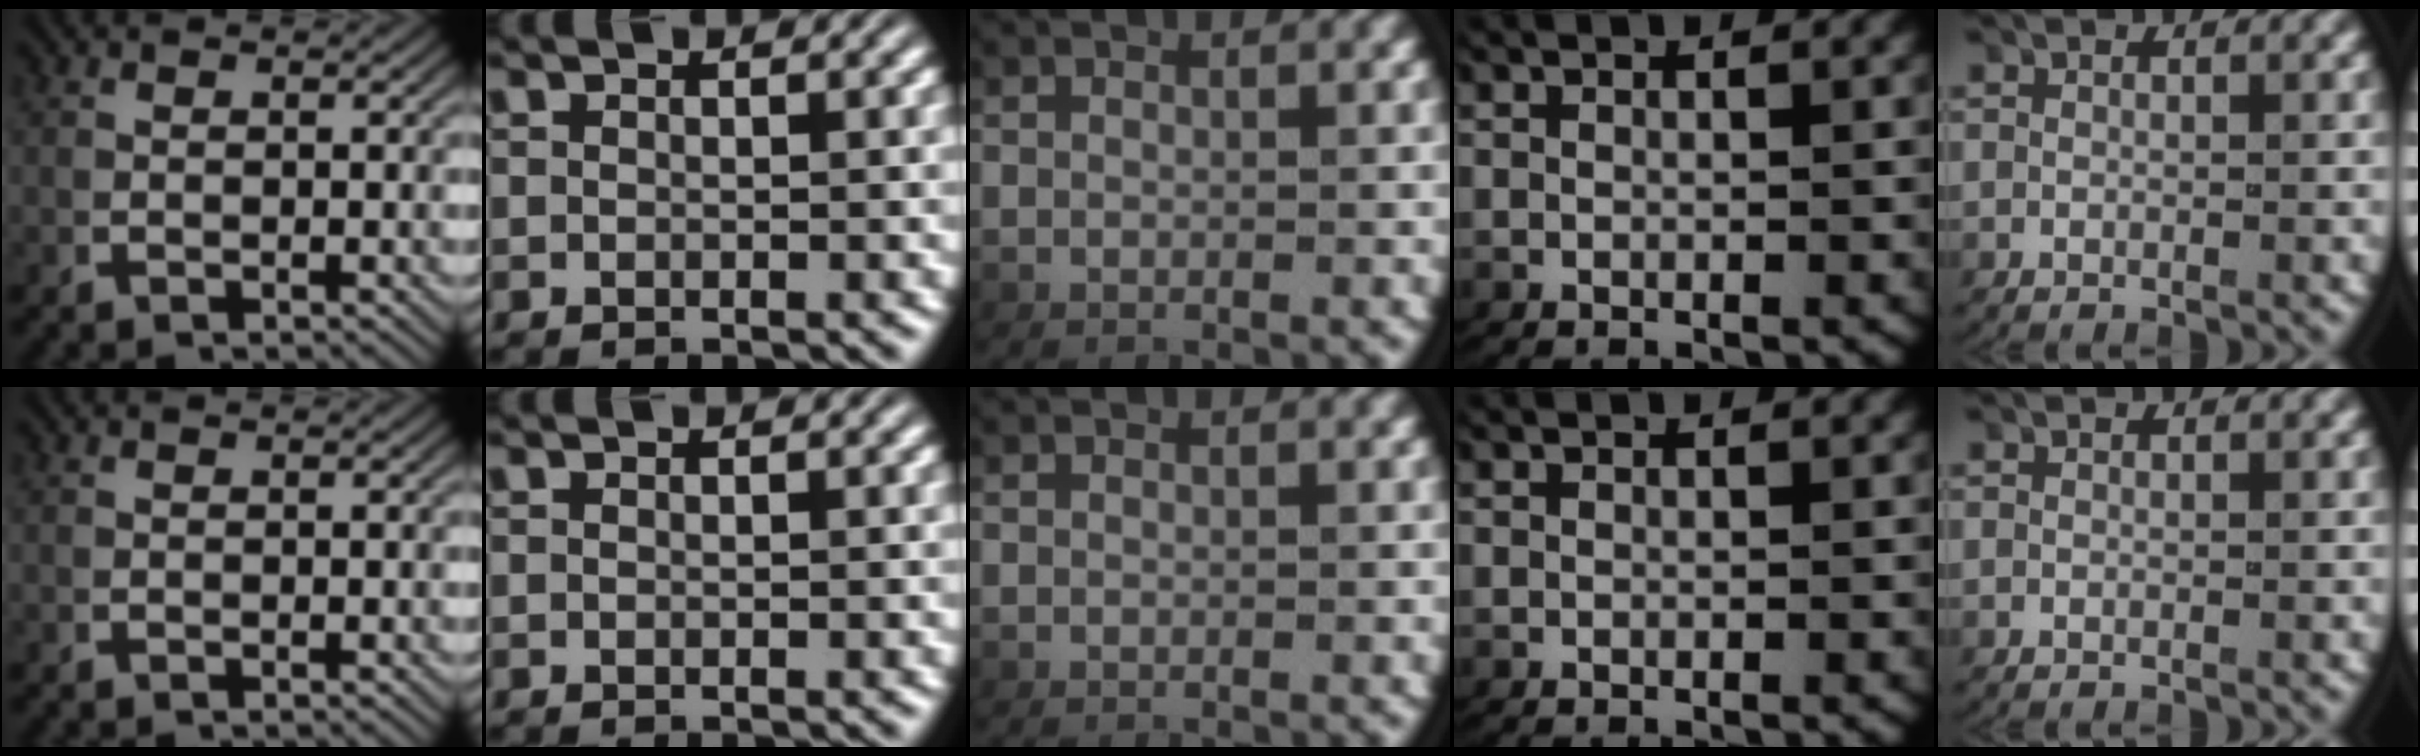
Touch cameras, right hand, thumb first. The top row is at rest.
{}